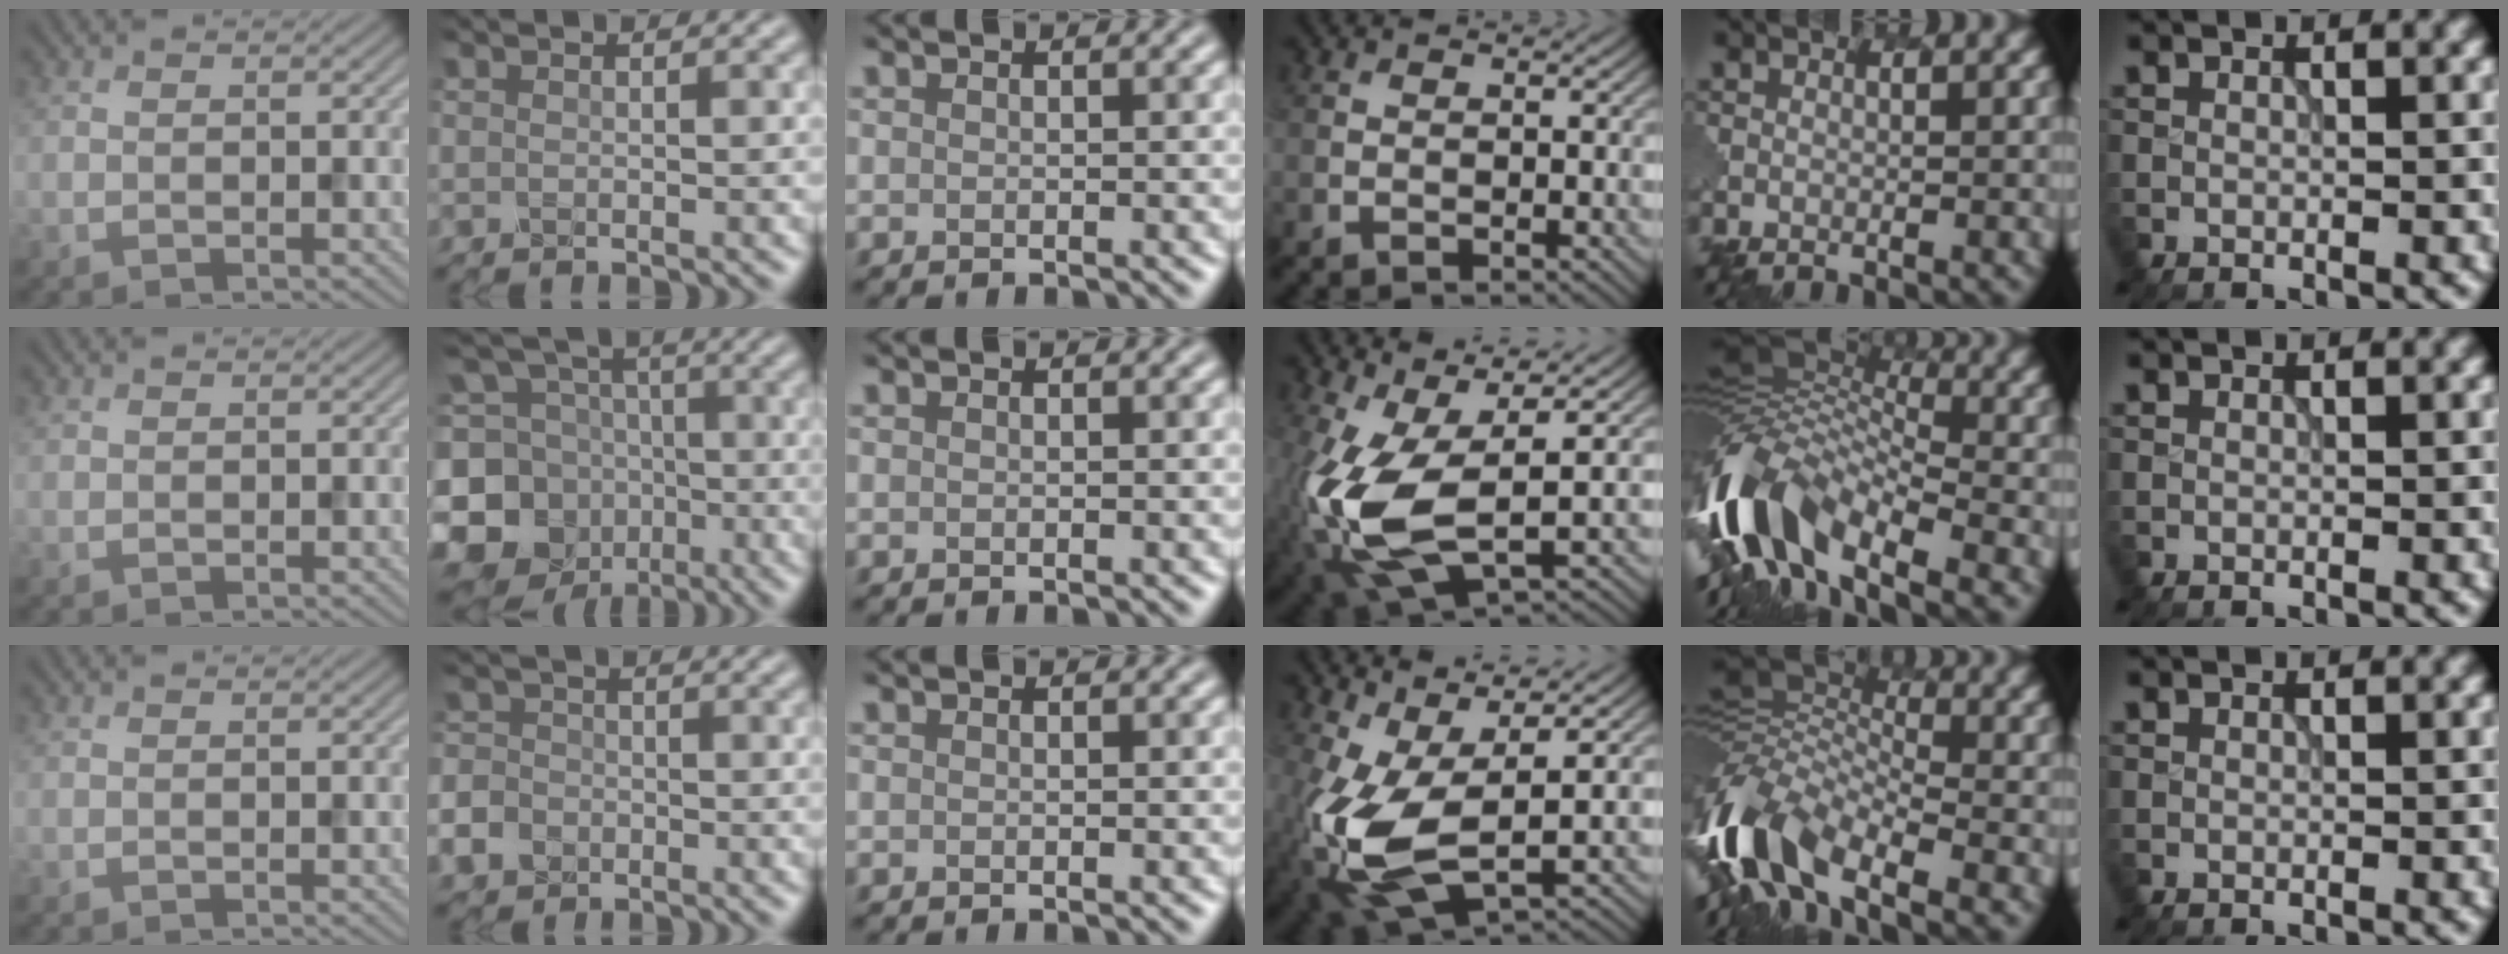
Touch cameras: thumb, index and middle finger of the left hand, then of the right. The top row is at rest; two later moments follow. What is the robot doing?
{"motion": "extract", "object": "pen bag"}